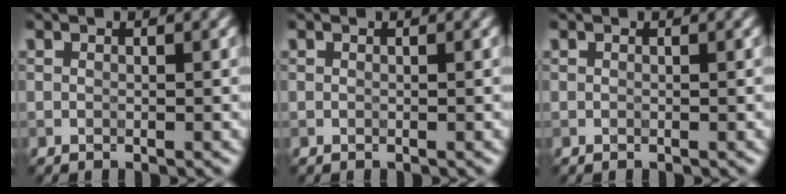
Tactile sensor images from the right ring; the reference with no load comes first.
{"total": 0.0}
{"total": 0.0}